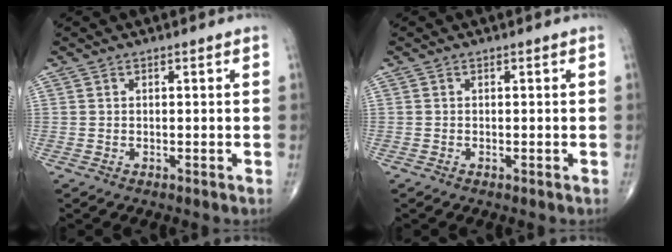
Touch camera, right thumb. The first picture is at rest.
{"total": 0.0}